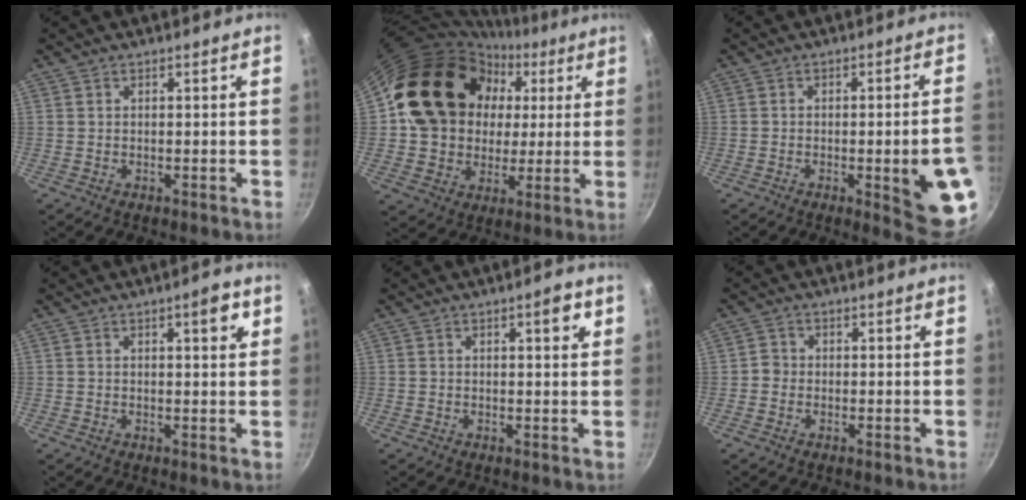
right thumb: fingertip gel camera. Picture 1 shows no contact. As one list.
[{"total": 22.0, "force": [4.0, 18.5, 11.2], "torque": [-0.167, 0.035, 0.076]}, {"total": 12.7, "force": [-3.0, 2.7, 12.0], "torque": [-0.127, 0.012, -0.032]}, {"total": 4.2, "force": [1.7, 1.3, 3.7], "torque": [-0.035, 0.001, 0.019]}, {"total": 3.6, "force": [1.4, 1.2, 3.1], "torque": [-0.029, 0.003, 0.015]}, {"total": 1.7, "force": [-0.6, 1.5, 0.5], "torque": [-0.001, 0.009, -0.016]}]